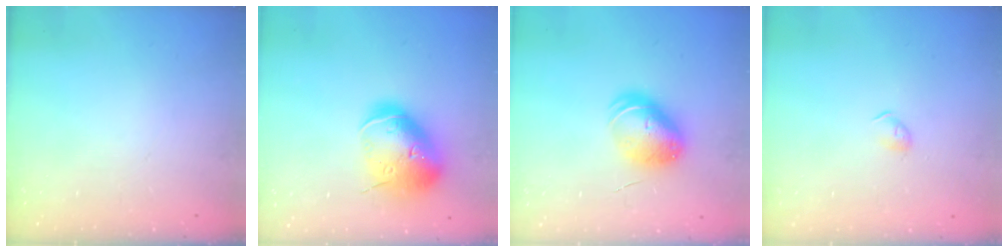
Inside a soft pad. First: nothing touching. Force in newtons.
{"total": 21.2, "press": 20.9, "slide": 3.2}
{"total": 9.4, "press": 9.2, "slide": 1.6}
{"total": 3.5, "press": 3.4, "slide": 0.6}